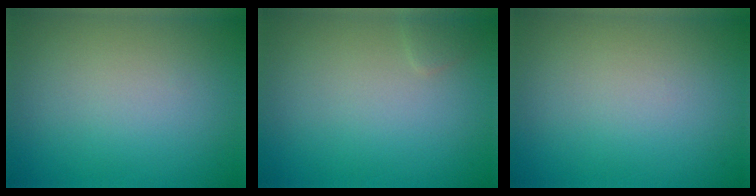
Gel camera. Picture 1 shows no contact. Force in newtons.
{"total": 0.7, "press": 0.7, "slide": 0.0}
{"total": 0.0}